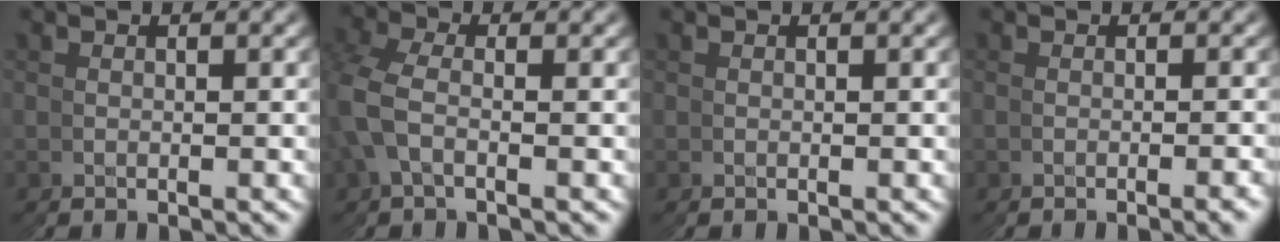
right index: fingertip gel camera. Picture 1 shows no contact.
{"total": 3.7, "force": [1.5, 3.3, 0.6], "torque": [-0.034, 0.014, 0.012]}
{"total": 0.0}
{"total": 1.1, "force": [-0.4, -1.0, -0.2], "torque": [0.003, 0.011, -0.010]}